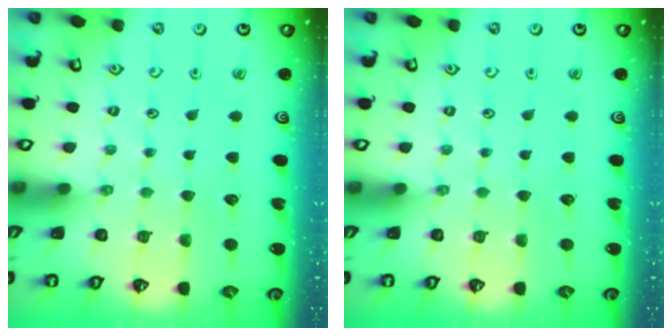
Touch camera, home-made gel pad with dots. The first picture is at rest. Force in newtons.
{"total": 0.0}